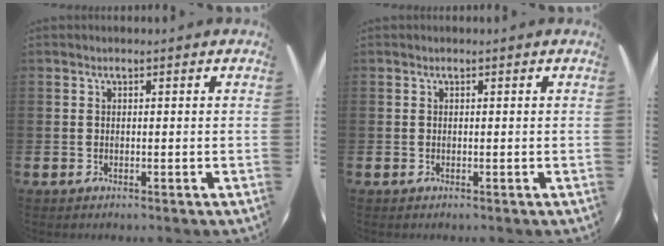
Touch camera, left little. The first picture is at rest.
{"total": 0.0}